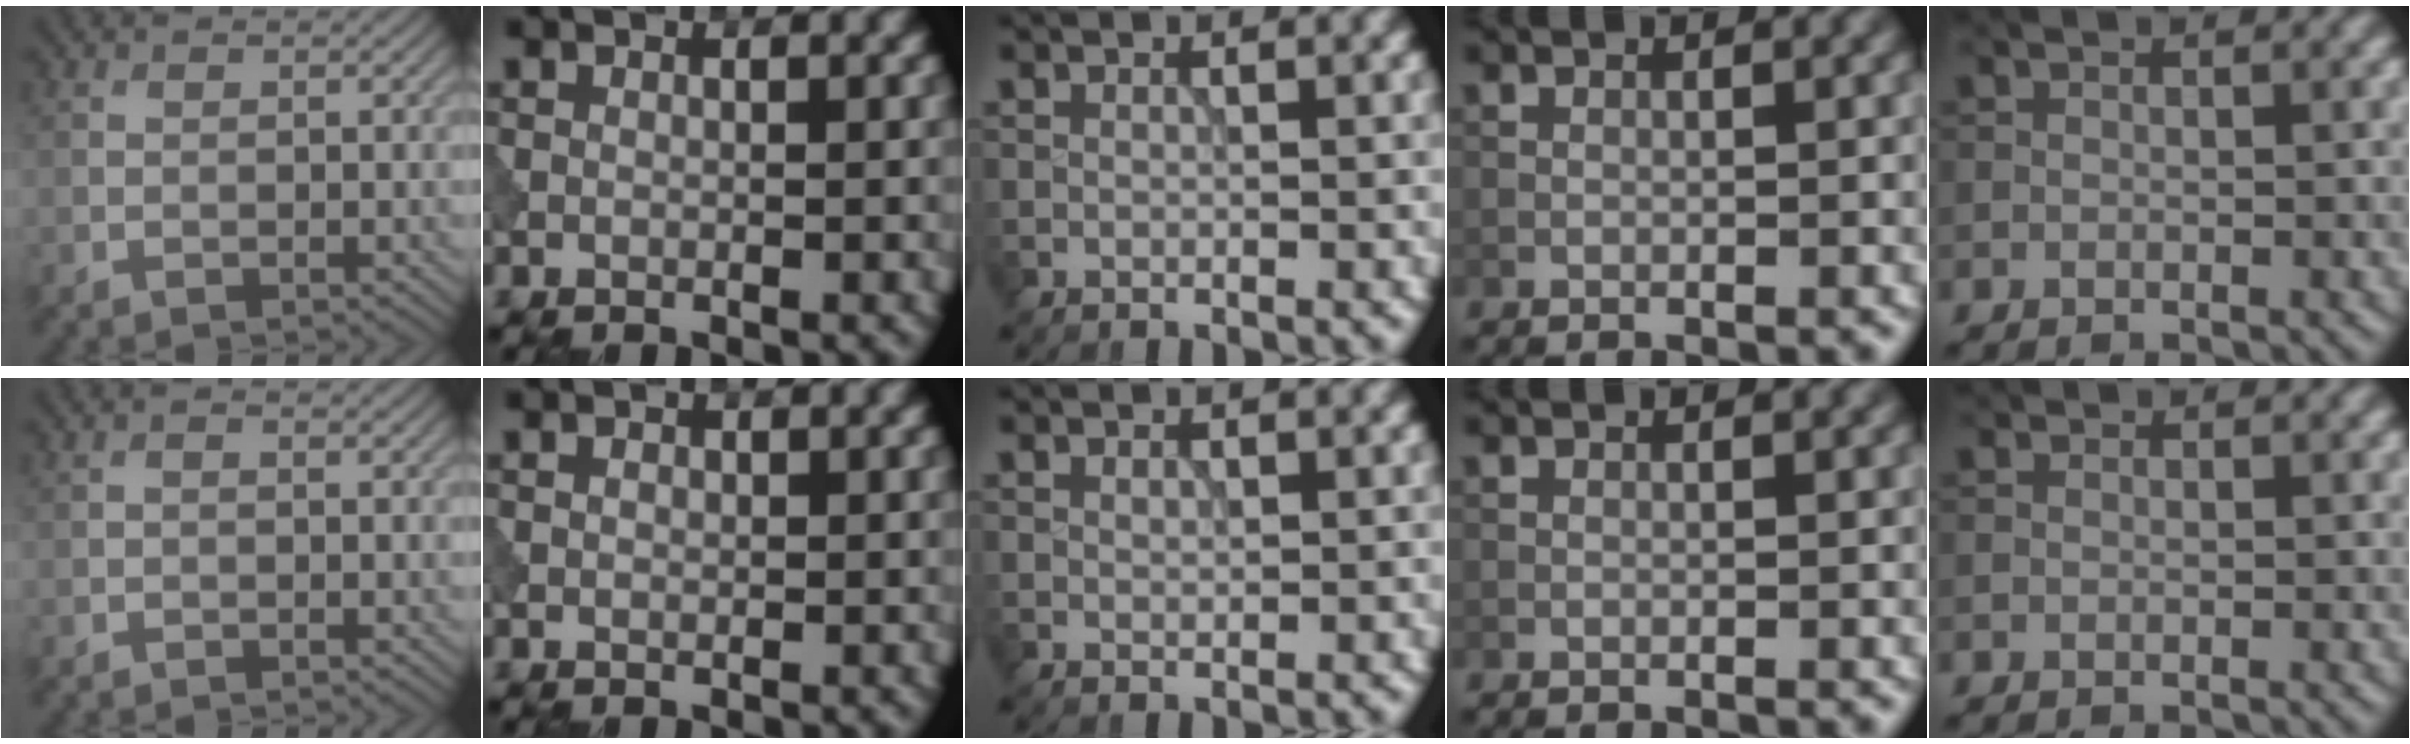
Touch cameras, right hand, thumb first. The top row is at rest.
{"thumb": {"total": 0.5, "force": [-0.1, 0.2, 0.5], "torque": [-0.008, 0.001, -0.002]}, "index": {"total": 0.5, "force": [0.2, 0.4, 0.3], "torque": [-0.004, 0.000, 0.002]}, "middle": {"total": 0.5, "force": [0.3, 0.3, 0.3], "torque": [-0.006, 0.000, 0.006]}, "little": {"total": 0.8, "force": [-0.1, -0.5, -0.6], "torque": [0.000, -0.016, 0.009]}}